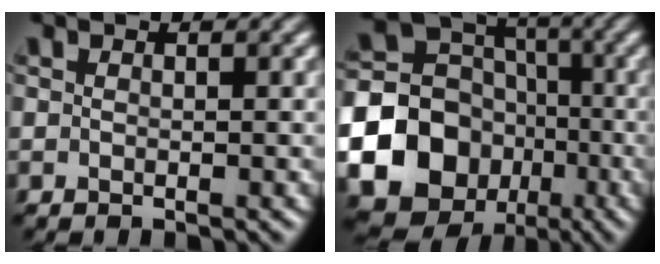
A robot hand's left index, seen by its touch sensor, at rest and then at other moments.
{"total": 24.0, "force": [-8.2, 22.0, 5.1], "torque": [-0.166, -0.051, -0.143]}